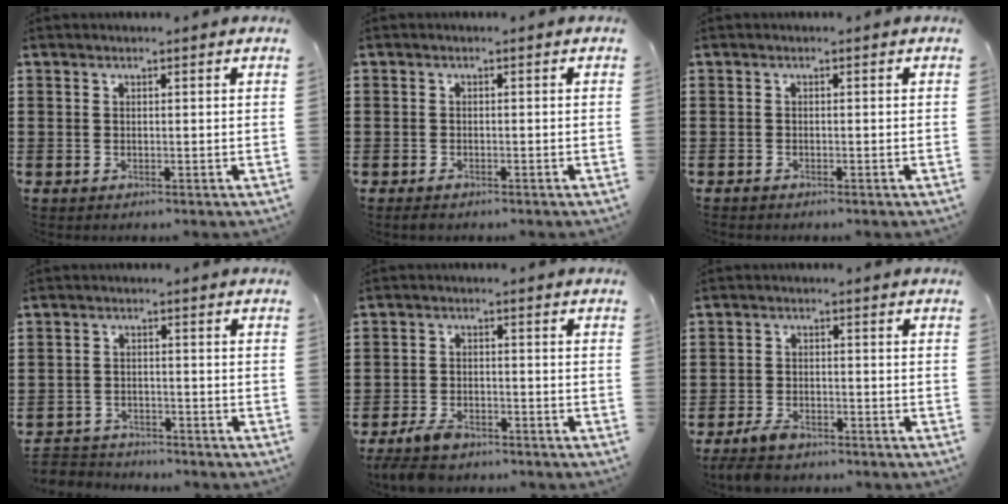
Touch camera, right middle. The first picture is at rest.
{"total": 1.0, "force": [-0.8, 0.5, 0.4], "torque": [-0.008, 0.000, -0.017]}
{"total": 0.6, "force": [-0.5, 0.1, 0.2], "torque": [-0.005, -0.003, -0.010]}
{"total": 3.3, "force": [-3.2, 0.9, -0.4], "torque": [-0.001, 0.001, -0.071]}
{"total": 3.9, "force": [-3.4, 1.3, 1.3], "torque": [-0.039, 0.002, -0.074]}
{"total": 3.5, "force": [-3.1, 1.2, 1.2], "torque": [-0.030, 0.004, -0.064]}